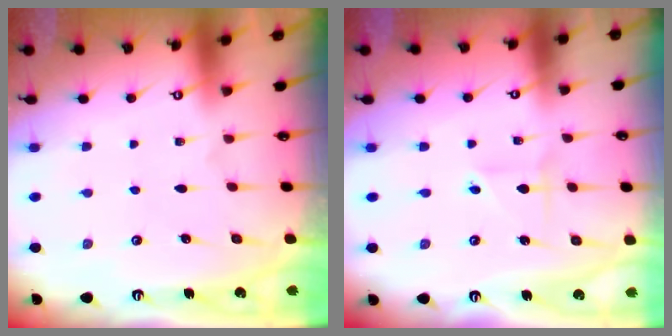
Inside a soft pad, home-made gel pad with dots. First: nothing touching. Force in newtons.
{"total": 1.9, "press": 1.9, "slide": 0.2}